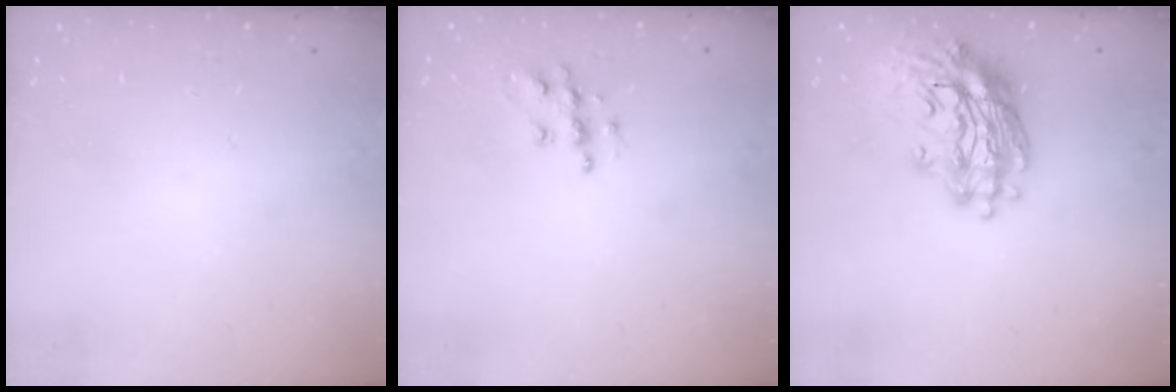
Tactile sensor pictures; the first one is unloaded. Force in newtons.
{"total": 7.7, "press": 7.7, "slide": 0.3}
{"total": 18.1, "press": 17.6, "slide": 4.0}